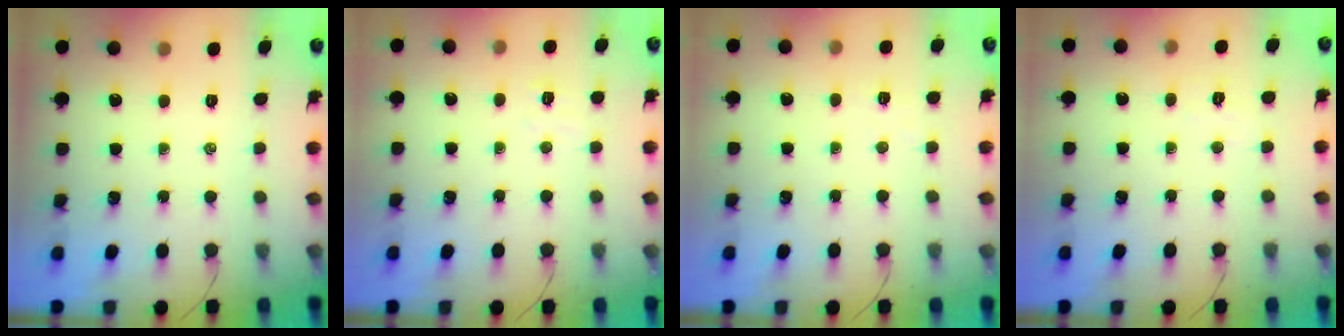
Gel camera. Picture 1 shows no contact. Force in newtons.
{"total": 3.6, "press": 3.5, "slide": 0.7}
{"total": 2.6, "press": 2.5, "slide": 0.8}
{"total": 2.7, "press": 2.6, "slide": 0.7}